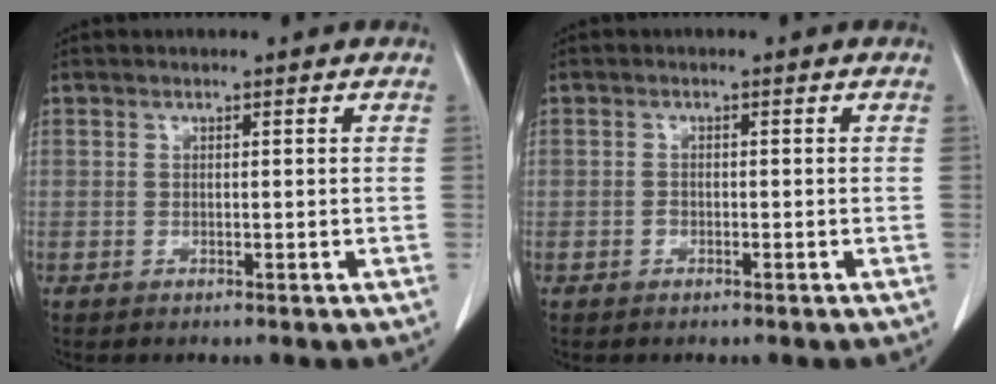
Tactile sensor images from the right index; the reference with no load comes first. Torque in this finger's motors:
{"motor_torque": [0.09, -0.05, 0.02, -0.01]}